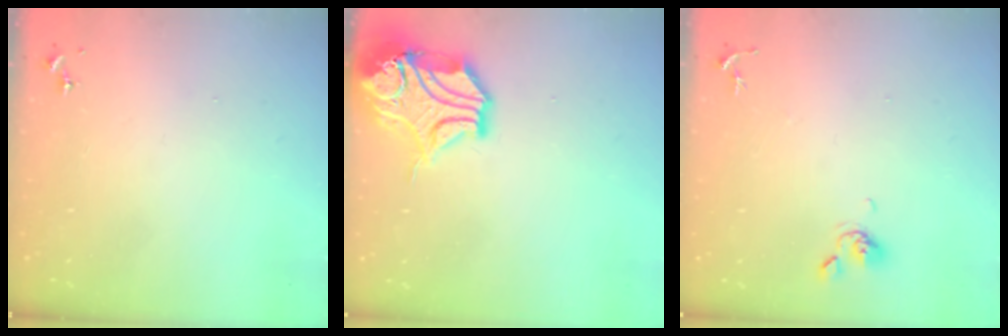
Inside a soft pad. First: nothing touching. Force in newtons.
{"total": 16.2, "press": 16.0, "slide": 2.3}
{"total": 5.5, "press": 5.5, "slide": 0.7}